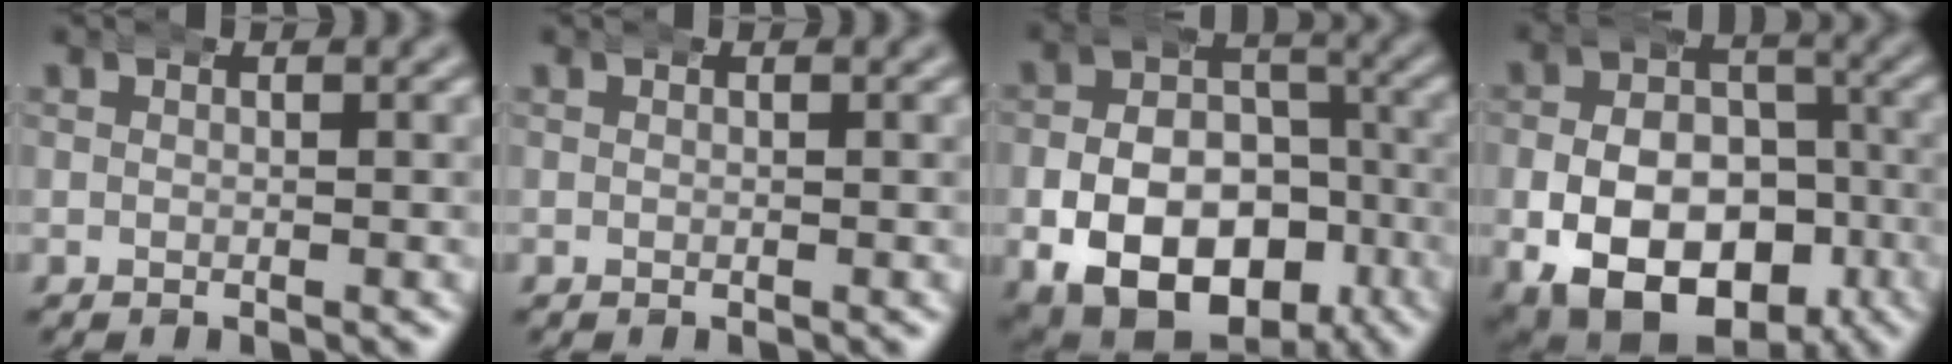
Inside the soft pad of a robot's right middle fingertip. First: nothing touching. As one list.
[{"total": 0.0}, {"total": 14.9, "force": [-5.8, 11.1, 8.0], "torque": [-0.148, -0.048, -0.078]}, {"total": 14.5, "force": [-5.8, 10.6, 8.0], "torque": [-0.148, -0.057, -0.070]}]